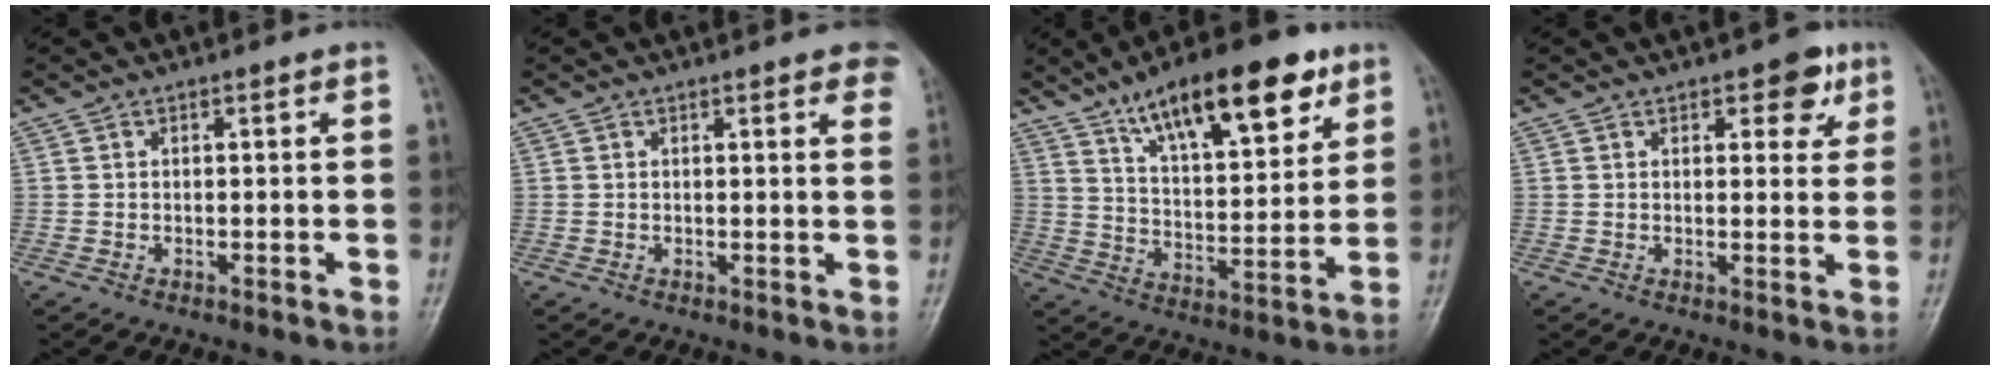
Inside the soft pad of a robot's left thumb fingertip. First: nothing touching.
{"total": 6.1, "force": [4.0, 1.9, 4.2], "torque": [-0.026, -0.006, 0.038]}
{"total": 19.5, "force": [11.5, 7.1, 14.1], "torque": [-0.182, -0.040, 0.190]}
{"total": 5.3, "force": [2.8, 2.9, 3.5], "torque": [-0.014, -0.010, 0.030]}